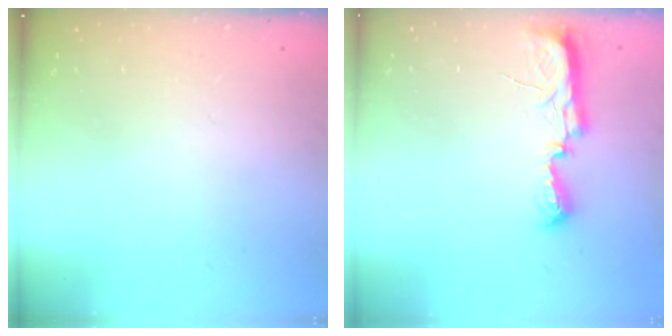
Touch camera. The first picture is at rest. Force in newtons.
{"total": 7.7, "press": 7.7, "slide": 0.6}